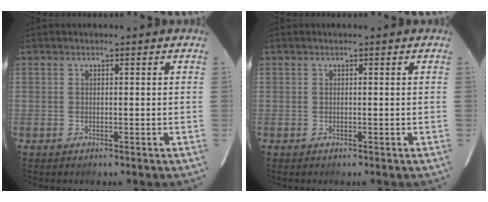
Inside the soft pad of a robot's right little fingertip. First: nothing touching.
{"total": 0.0}